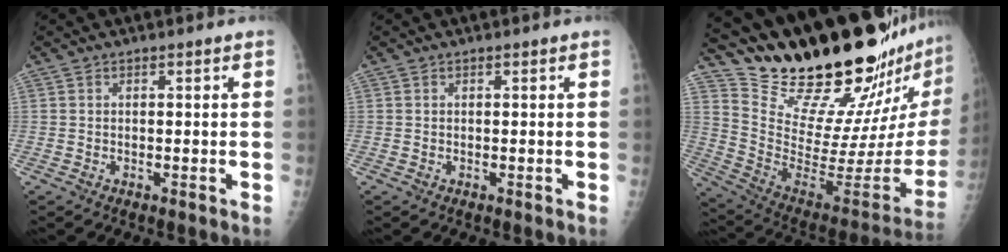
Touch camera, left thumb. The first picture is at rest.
{"total": 0.0}
{"total": 33.3, "force": [27.9, 6.0, 17.3], "torque": [-0.246, -0.193, 0.419]}